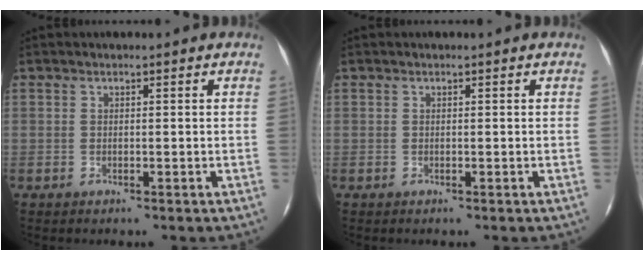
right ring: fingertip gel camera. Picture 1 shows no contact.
{"total": 0.0}